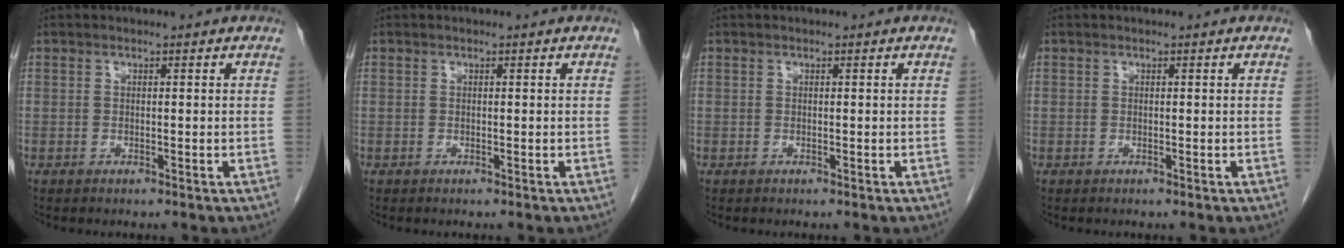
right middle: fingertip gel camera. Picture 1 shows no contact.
{"total": 0.0}
{"total": 0.0}
{"total": 0.0}